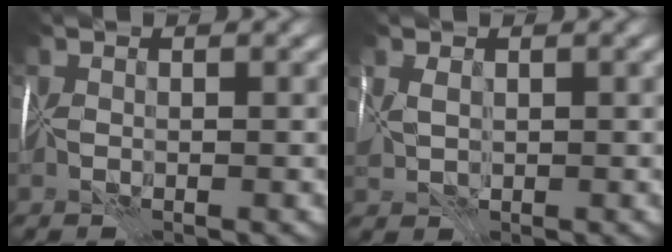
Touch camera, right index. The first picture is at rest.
{"total": 2.2, "force": [0.6, 1.2, 1.7], "torque": [-0.031, 0.002, 0.017]}